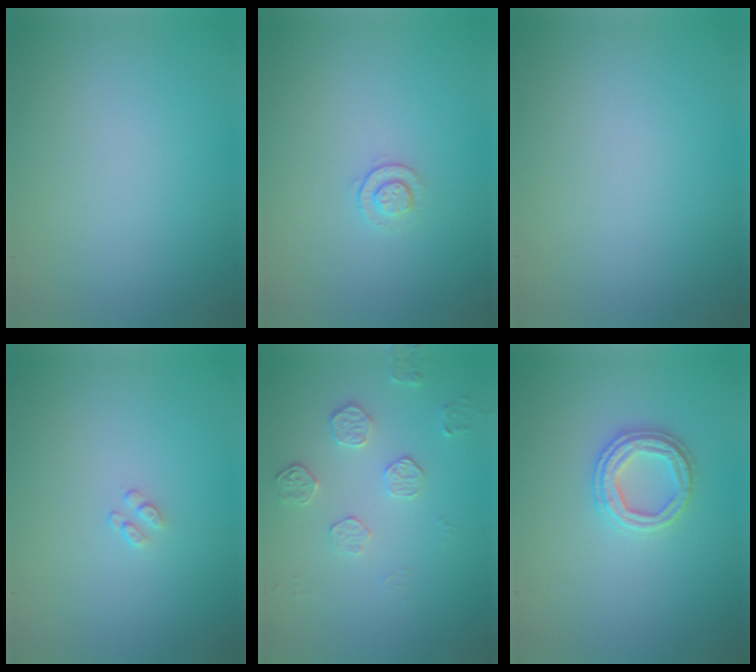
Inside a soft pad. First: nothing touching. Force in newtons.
{"total": 1.1, "press": 0.7, "slide": 0.9}
{"total": 0.0}
{"total": 0.6, "press": 0.4, "slide": 0.5}
{"total": 1.9, "press": 1.3, "slide": 1.3}
{"total": 2.6, "press": 2.5, "slide": 0.3}